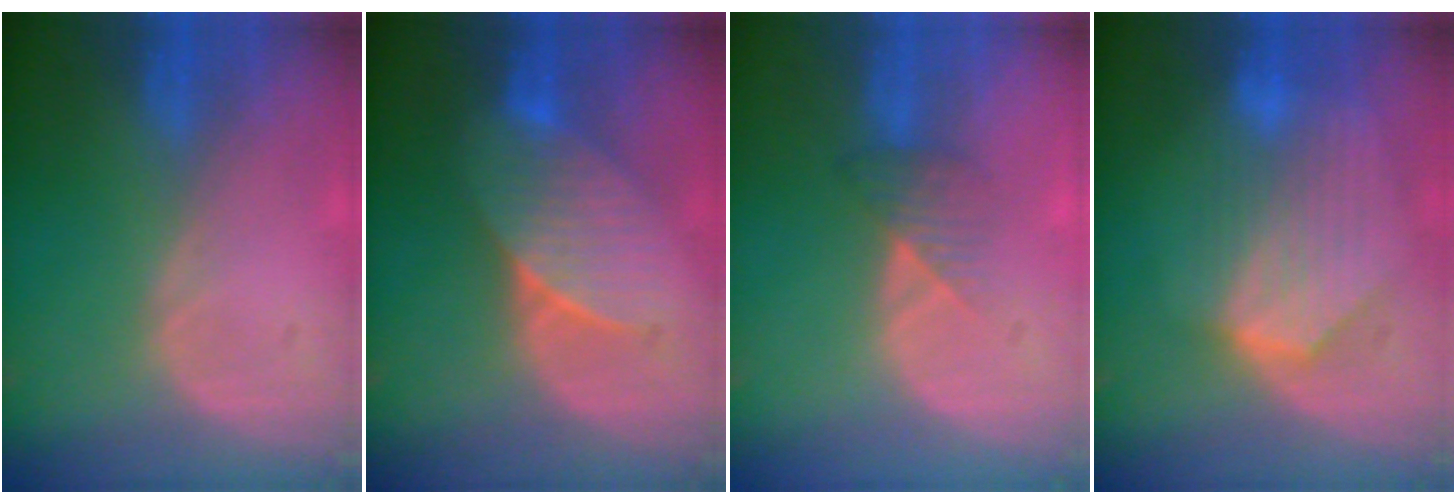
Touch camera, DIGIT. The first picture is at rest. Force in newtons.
{"total": 7.2, "press": 7.1, "slide": 1.5}
{"total": 3.3, "press": 3.0, "slide": 1.2}
{"total": 8.7, "press": 7.9, "slide": 3.7}